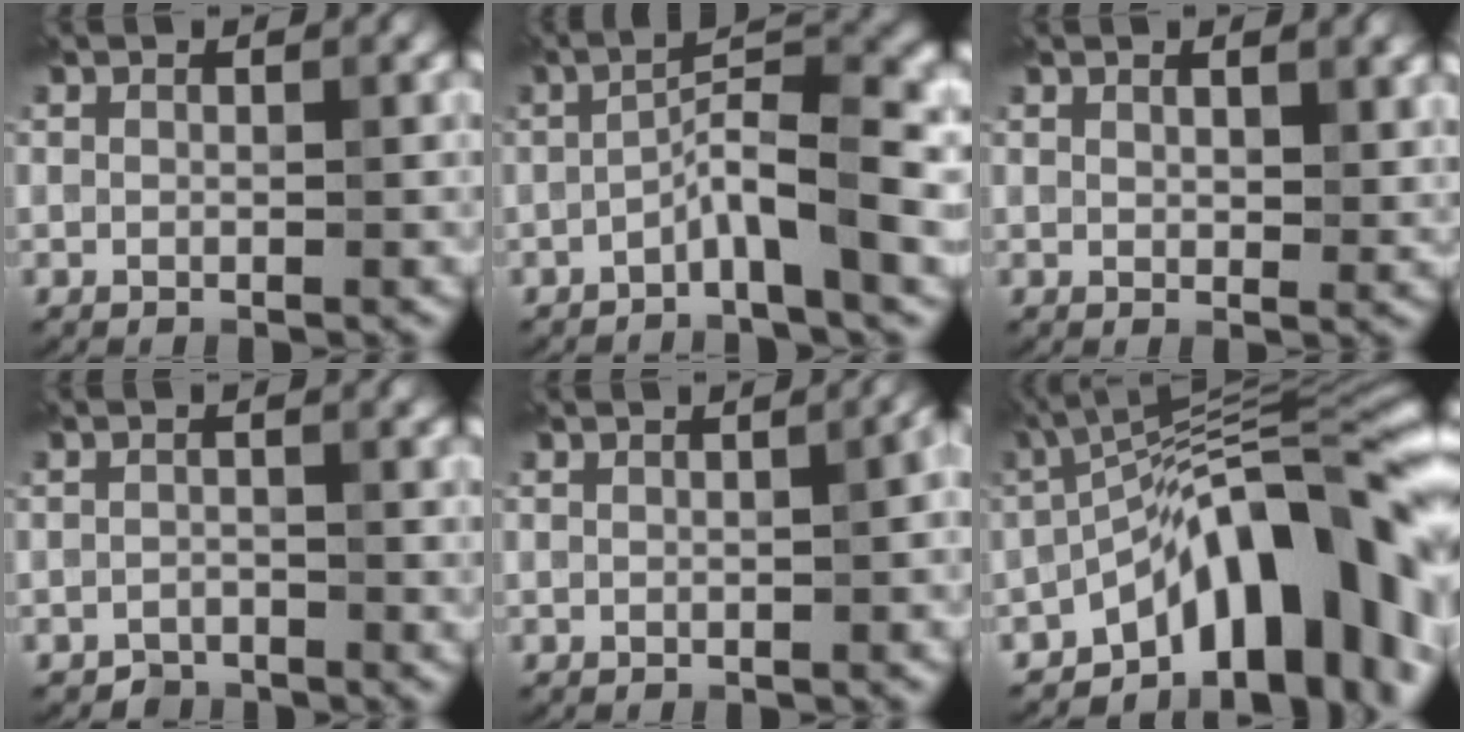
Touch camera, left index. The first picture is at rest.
{"total": 6.7, "force": [-2.7, 1.1, 6.0], "torque": [-0.101, 0.022, -0.056]}
{"total": 2.0, "force": [1.3, 0.7, 1.4], "torque": [-0.019, -0.006, 0.026]}
{"total": 1.4, "force": [-1.2, 0.6, -0.1], "torque": [0.004, 0.004, -0.024]}
{"total": 1.8, "force": [-0.2, 0.6, 1.7], "torque": [-0.018, 0.004, 0.002]}
{"total": 15.7, "force": [-6.4, 6.2, 12.9], "torque": [-0.132, 0.037, -0.117]}